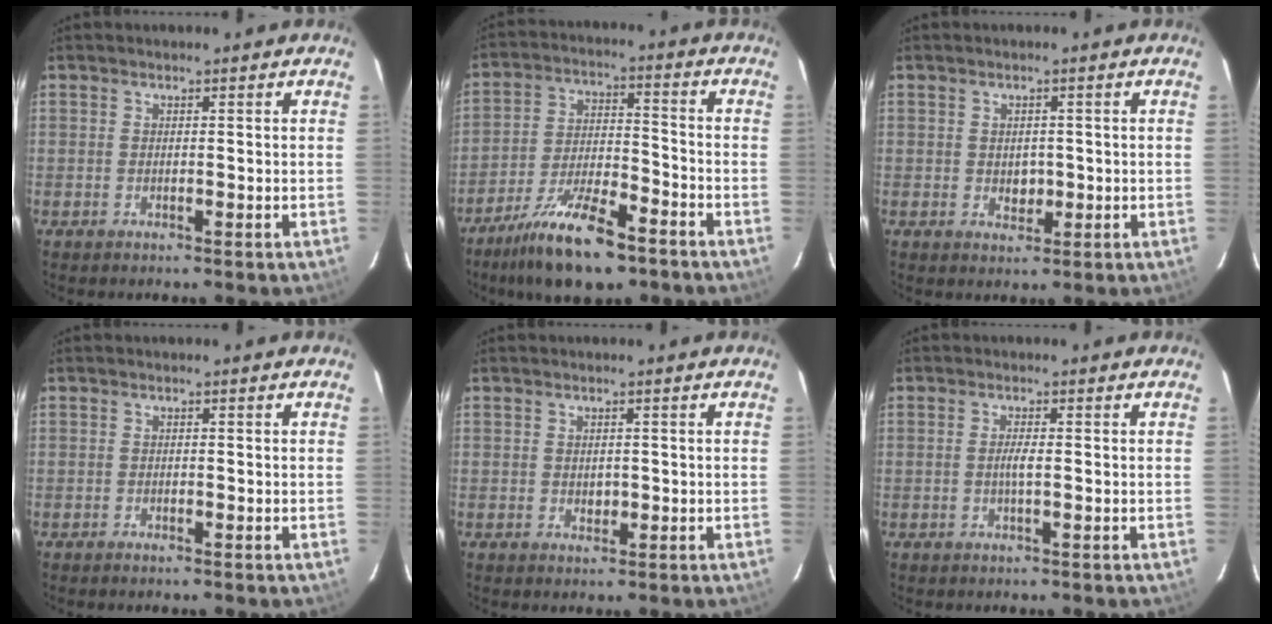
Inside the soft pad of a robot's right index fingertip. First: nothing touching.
{"total": 15.0, "force": [-10.7, 4.7, 9.4], "torque": [-0.194, -0.014, -0.190]}
{"total": 2.8, "force": [-0.2, 2.3, 1.6], "torque": [-0.024, 0.001, 0.000]}
{"total": 0.6, "force": [-0.6, 0.2, 0.2], "torque": [-0.006, 0.000, -0.012]}
{"total": 1.6, "force": [-0.1, 1.3, 1.0], "torque": [-0.013, 0.001, 0.001]}
{"total": 1.8, "force": [-0.3, 0.0, 1.7], "torque": [-0.033, -0.001, -0.007]}